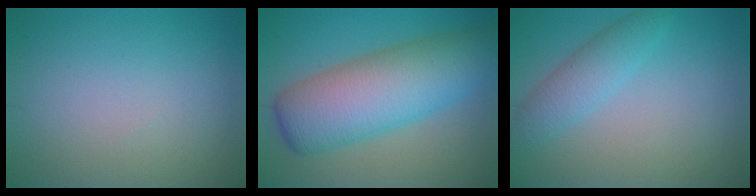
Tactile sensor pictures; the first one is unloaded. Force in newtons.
{"total": 10.2, "press": 10.2, "slide": 0.2}
{"total": 3.0, "press": 3.0, "slide": 0.1}